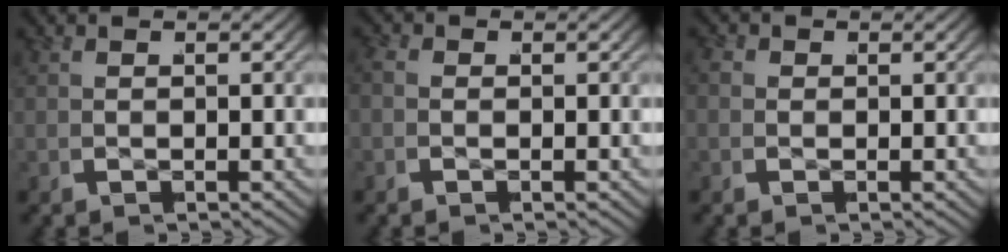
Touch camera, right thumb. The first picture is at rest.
{"total": 0.8, "force": [-0.3, 0.7, 0.2], "torque": [-0.009, -0.002, -0.011]}
{"total": 1.0, "force": [-0.1, 1.0, 0.2], "torque": [-0.007, -0.003, -0.005]}